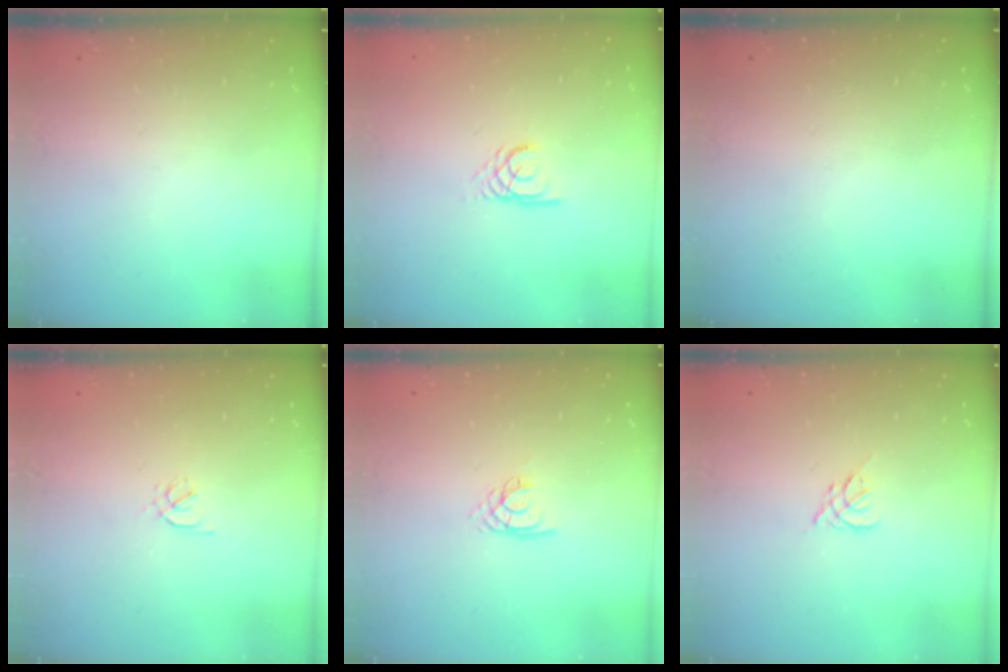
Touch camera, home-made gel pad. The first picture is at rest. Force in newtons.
{"total": 2.4, "press": 2.4, "slide": 0.2}
{"total": 0.0}
{"total": 1.7, "press": 1.6, "slide": 0.5}
{"total": 2.1, "press": 2.1, "slide": 0.3}
{"total": 1.3, "press": 1.2, "slide": 0.6}